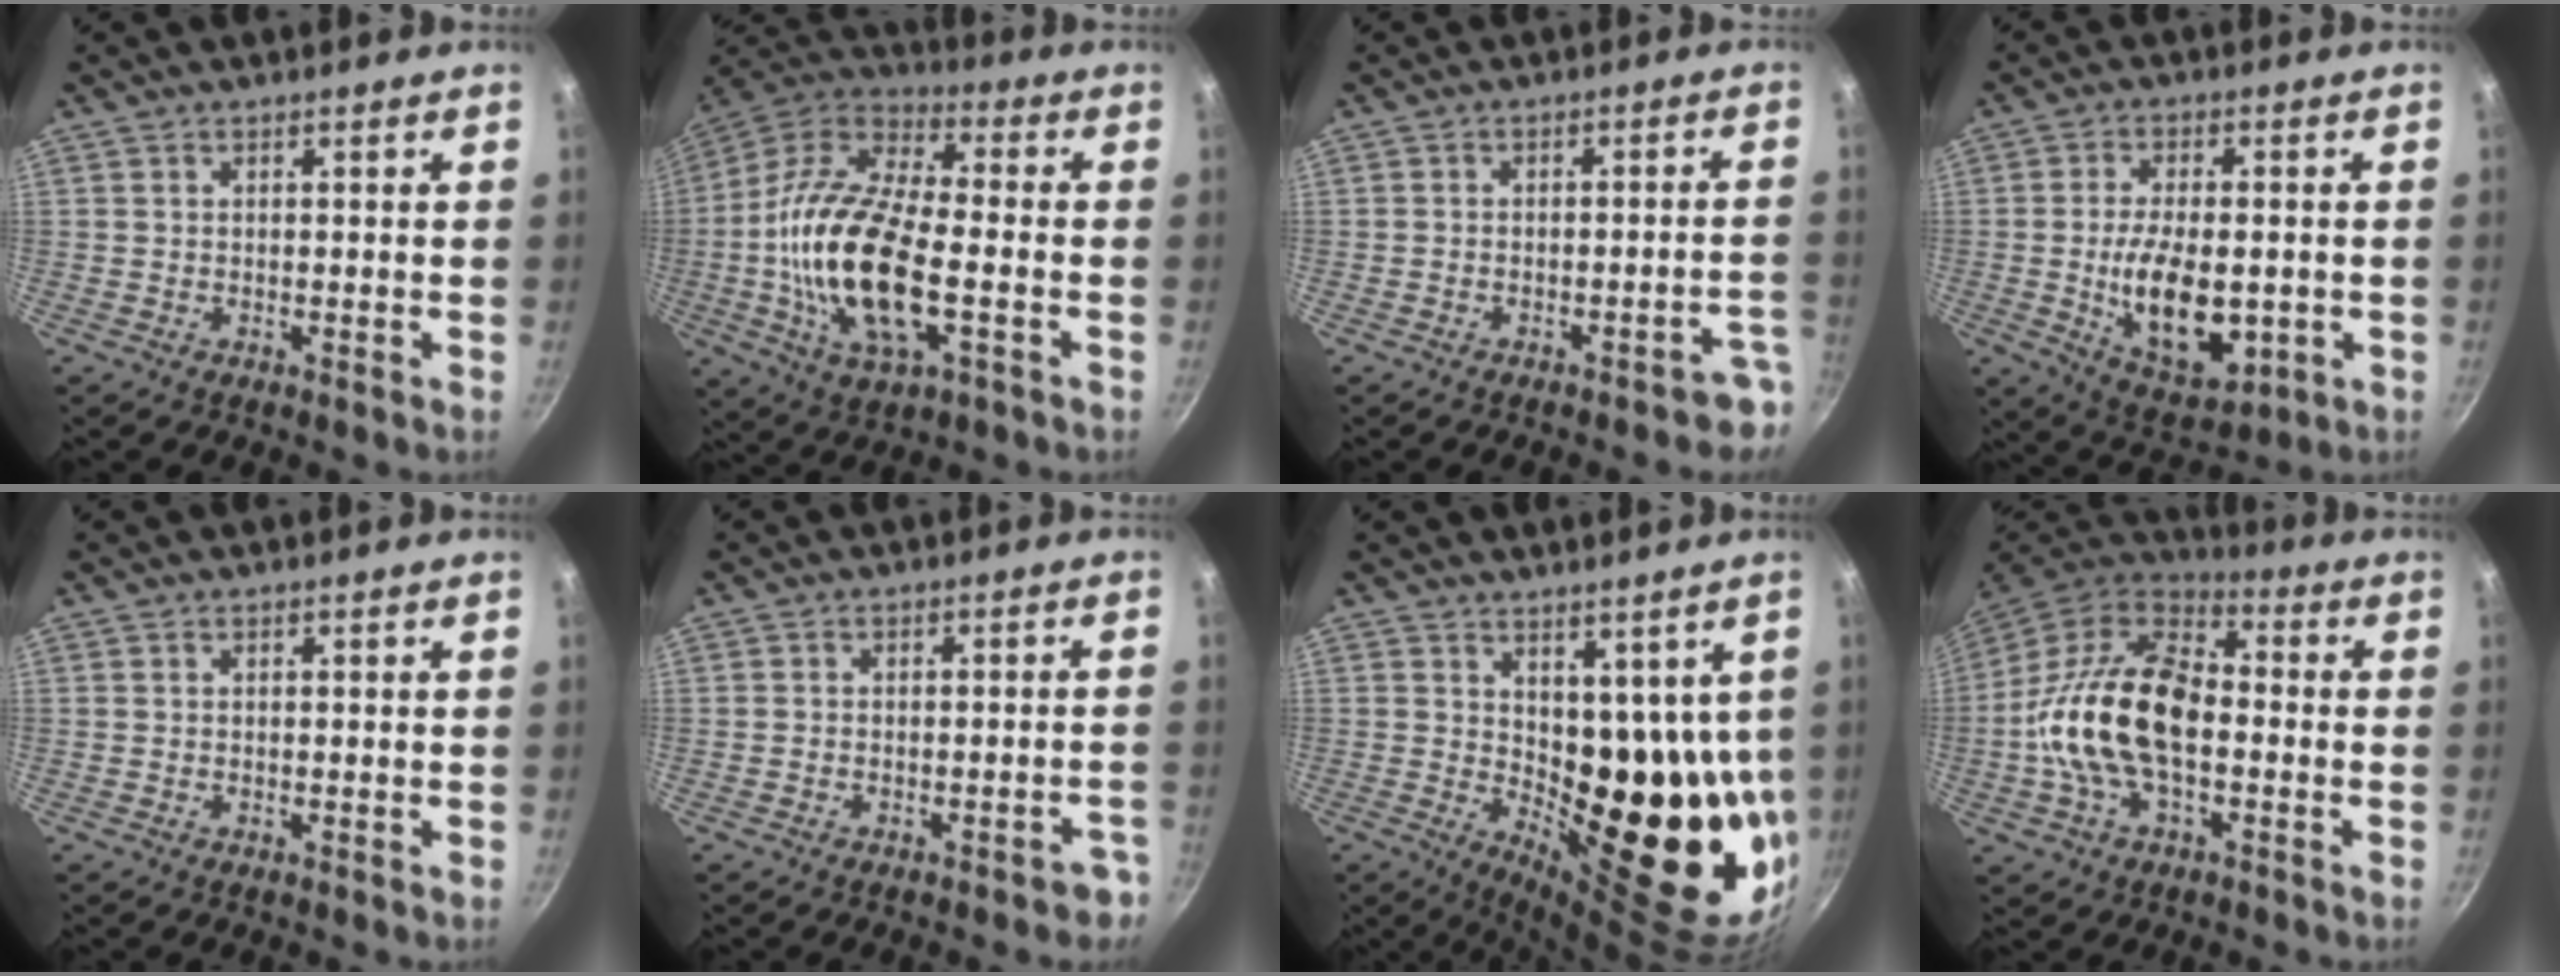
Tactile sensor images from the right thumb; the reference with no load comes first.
{"total": 21.8, "force": [-3.9, 9.7, 19.1], "torque": [-0.369, 0.025, -0.088]}
{"total": 5.3, "force": [-3.6, 2.0, 3.3], "torque": [-0.008, 0.052, -0.031]}
{"total": 14.5, "force": [-2.0, 7.7, 12.1], "torque": [-0.188, -0.005, -0.020]}
{"total": 0.0}
{"total": 3.9, "force": [-2.7, 1.7, 2.3], "torque": [-0.011, 0.039, -0.017]}
{"total": 18.7, "force": [3.5, 9.9, 15.5], "torque": [-0.150, -0.061, 0.071]}
{"total": 20.3, "force": [-2.2, 11.9, 16.3], "torque": [-0.285, 0.040, -0.055]}